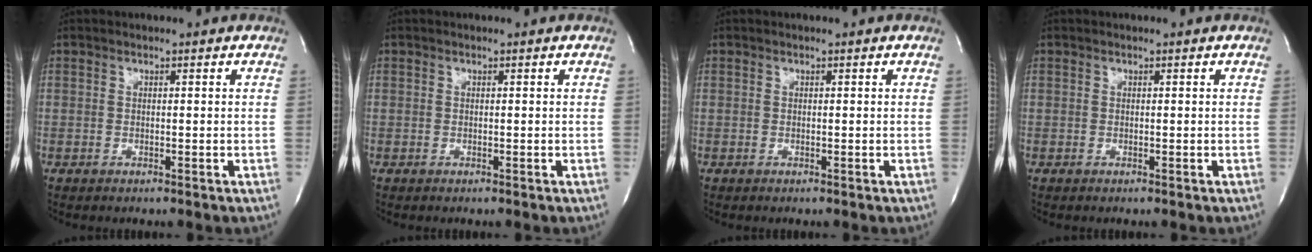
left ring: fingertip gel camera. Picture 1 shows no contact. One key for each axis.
{"total": 0.0}
{"total": 0.0}
{"total": 0.0}